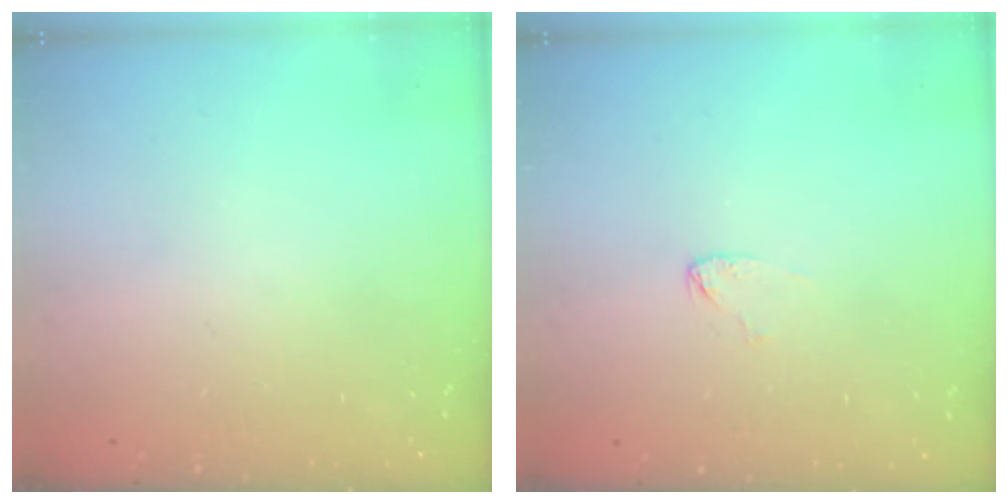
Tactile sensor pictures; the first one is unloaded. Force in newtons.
{"total": 2.6, "press": 2.6, "slide": 0.1}